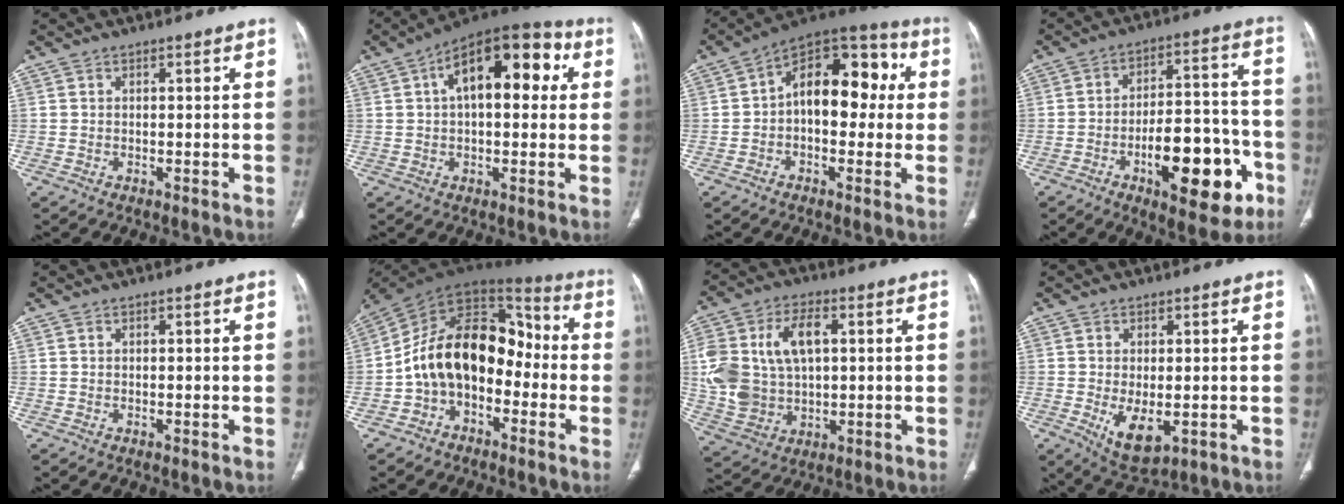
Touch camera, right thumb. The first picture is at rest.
{"total": 17.6, "force": [4.5, 8.8, 14.6], "torque": [-0.182, 0.033, 0.058]}
{"total": 16.0, "force": [1.3, 9.7, 12.6], "torque": [-0.139, 0.047, 0.005]}
{"total": 19.1, "force": [-7.6, 8.2, 15.4], "torque": [-0.195, 0.046, -0.101]}
{"total": 0.0}
{"total": 17.6, "force": [-3.3, 11.9, 12.6], "torque": [-0.181, 0.079, -0.067]}
{"total": 15.7, "force": [2.5, 10.3, 11.6], "torque": [-0.221, 0.012, 0.055]}
{"total": 7.1, "force": [-1.6, 3.7, 5.9], "torque": [-0.095, -0.017, -0.011]}